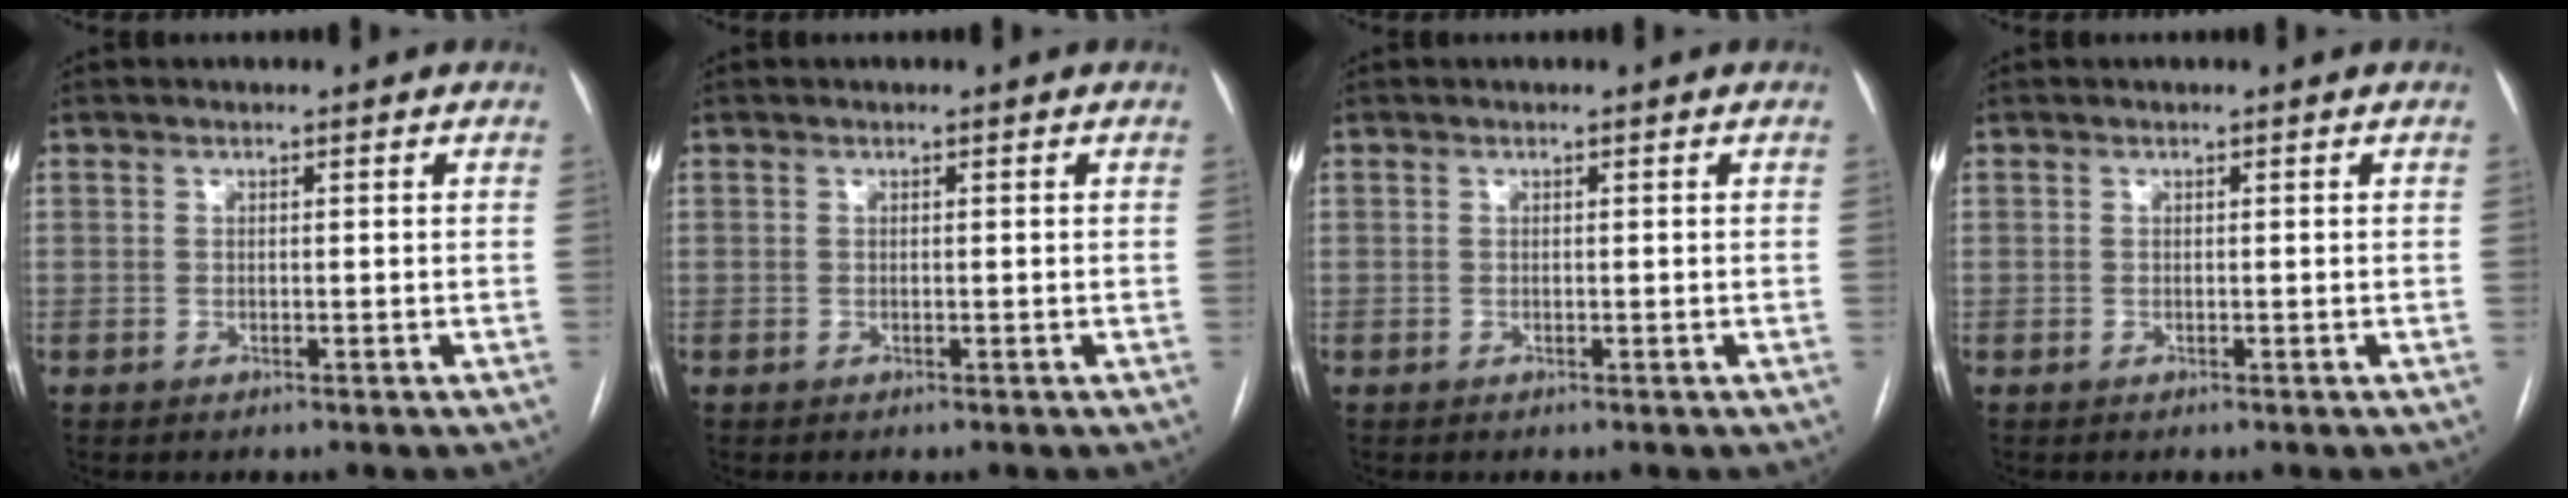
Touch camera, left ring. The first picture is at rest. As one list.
[{"total": 0.0}, {"total": 0.0}, {"total": 0.0}]